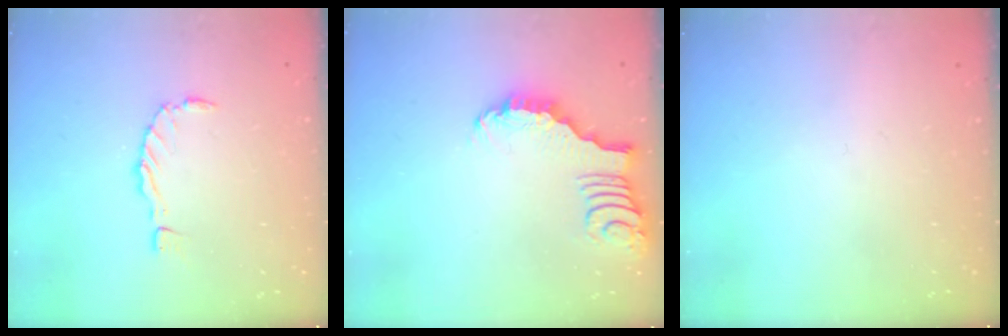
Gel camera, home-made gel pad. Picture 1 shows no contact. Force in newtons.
{"total": 2.6, "press": 2.6, "slide": 0.3}
{"total": 0.0}